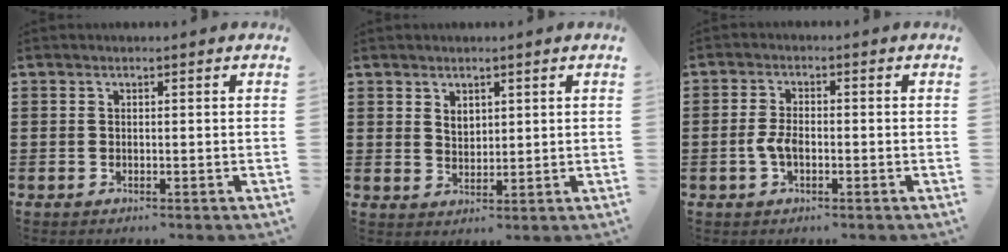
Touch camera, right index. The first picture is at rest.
{"total": 2.2, "force": [1.7, 1.3, 0.6], "torque": [-0.006, 0.001, 0.030]}
{"total": 3.3, "force": [-0.9, 1.7, 2.7], "torque": [-0.073, -0.006, -0.022]}